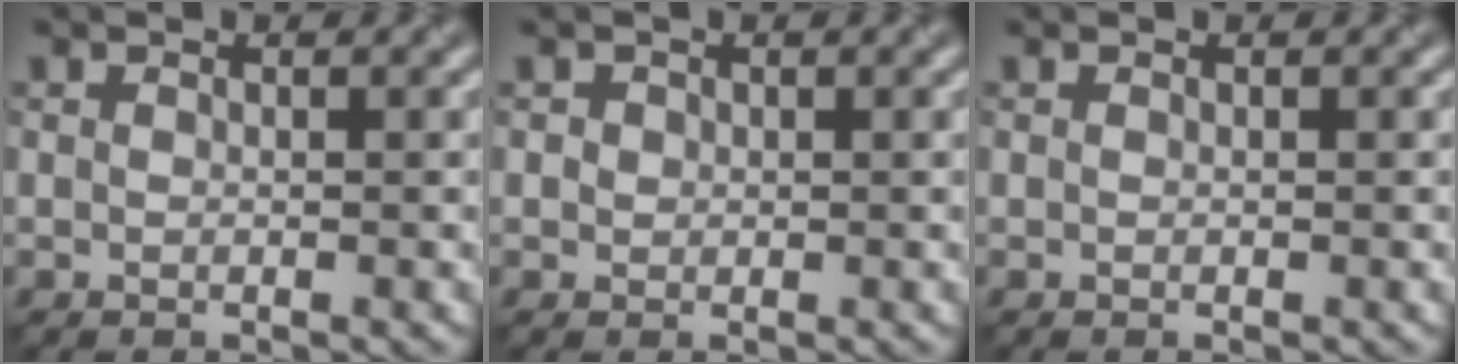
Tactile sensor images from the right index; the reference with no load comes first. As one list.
[{"total": 0.8, "force": [0.1, 0.7, 0.2], "torque": [0.002, -0.002, 0.002]}, {"total": 0.0}]